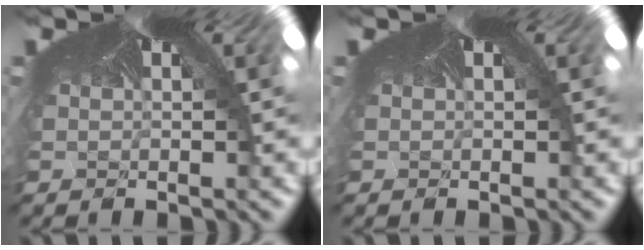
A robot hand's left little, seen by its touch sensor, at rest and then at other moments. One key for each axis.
{"total": 0.0}